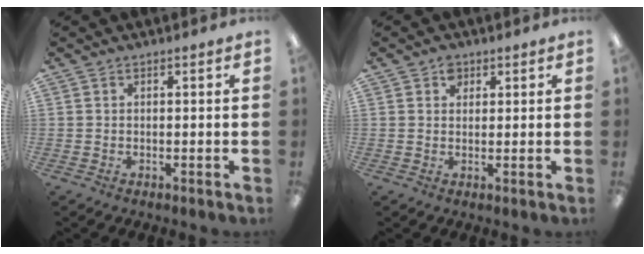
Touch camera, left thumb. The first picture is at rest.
{"total": 2.6, "force": [1.5, 1.9, 1.0], "torque": [-0.006, -0.005, 0.025]}